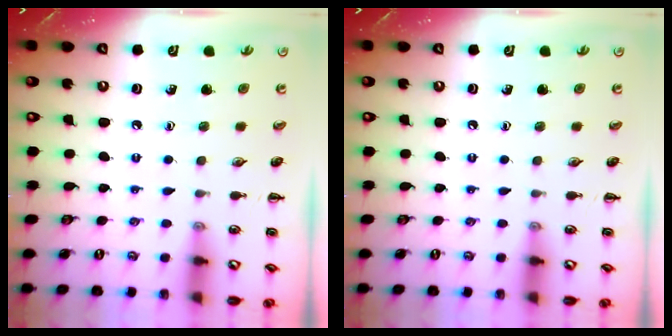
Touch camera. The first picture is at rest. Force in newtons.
{"total": 0.0}